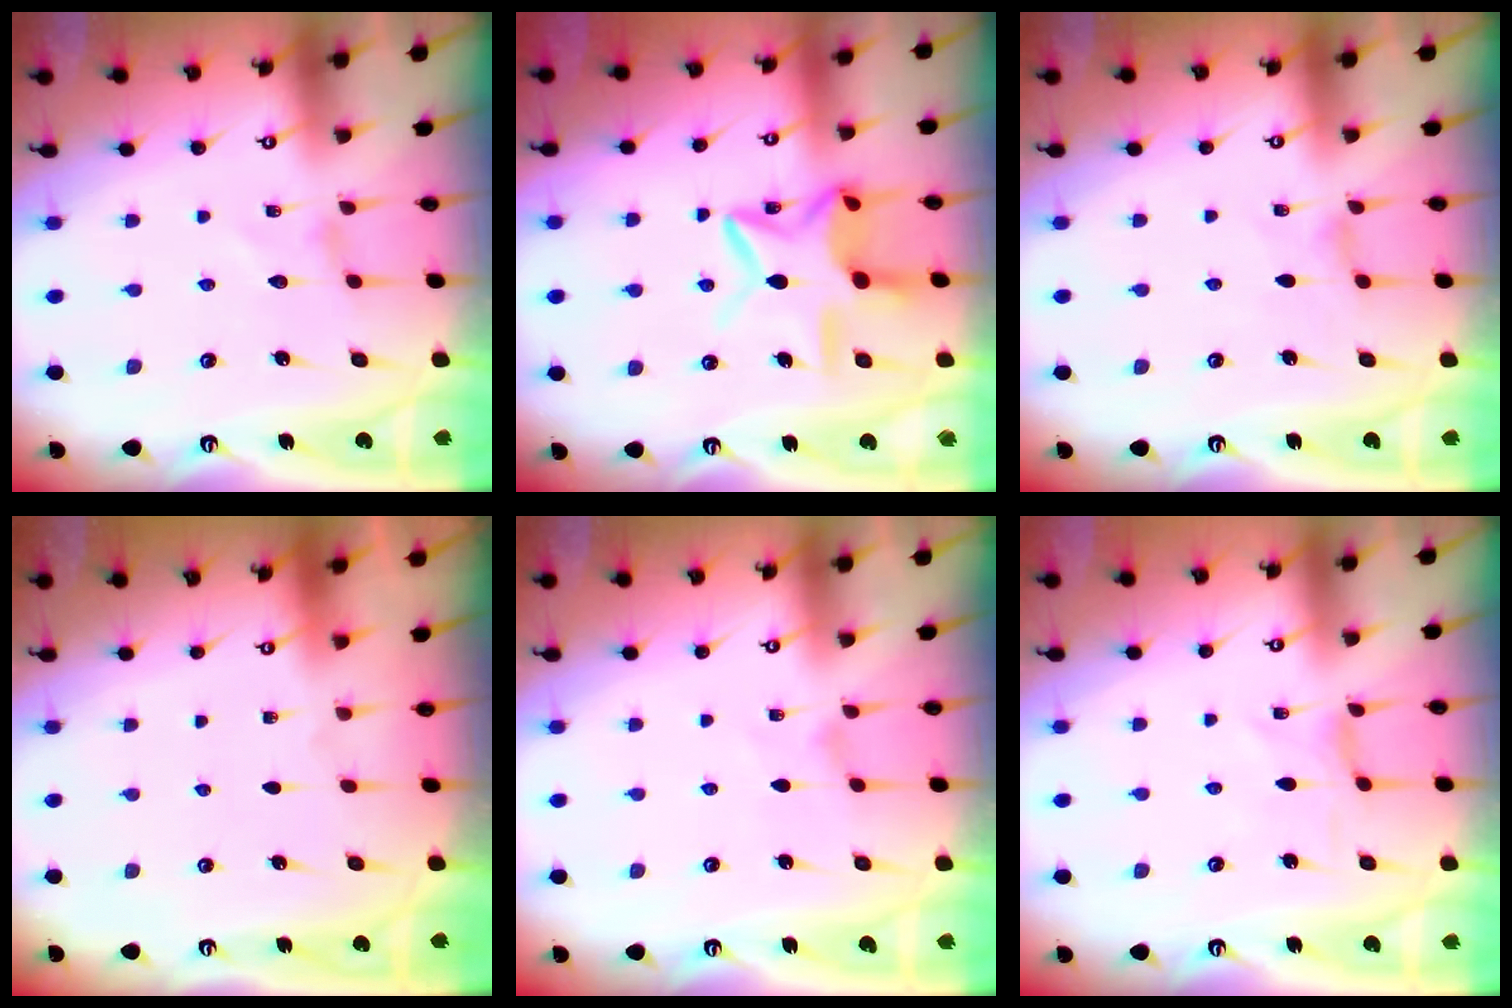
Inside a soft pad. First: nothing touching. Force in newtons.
{"total": 13.5, "press": 13.5, "slide": 1.1}
{"total": 1.3, "press": 1.3, "slide": 0.4}
{"total": 0.0}
{"total": 0.0}
{"total": 0.7, "press": 0.6, "slide": 0.1}